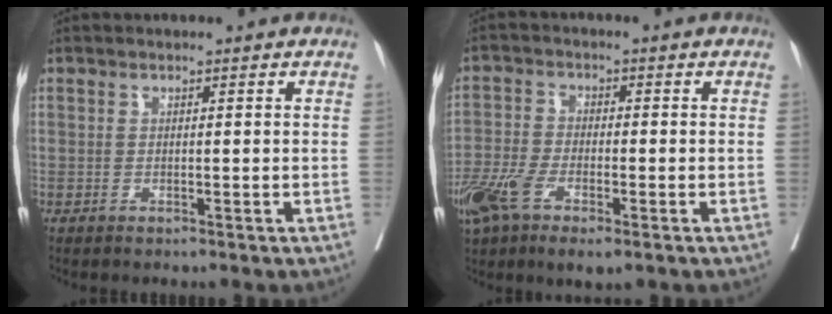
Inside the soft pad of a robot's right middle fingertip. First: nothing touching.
{"total": 10.6, "force": [-5.6, 3.9, 8.1], "torque": [-0.166, -0.016, -0.101]}